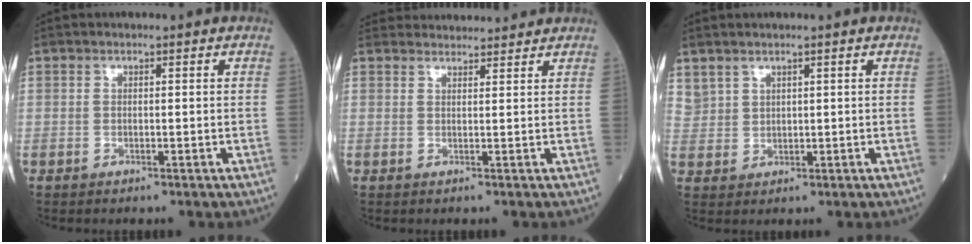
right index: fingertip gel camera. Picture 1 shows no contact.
{"total": 8.5, "force": [8.3, 1.2, 1.2], "torque": [-0.015, 0.039, 0.110]}
{"total": 2.6, "force": [2.2, 1.4, 0.3], "torque": [-0.003, 0.003, 0.048]}